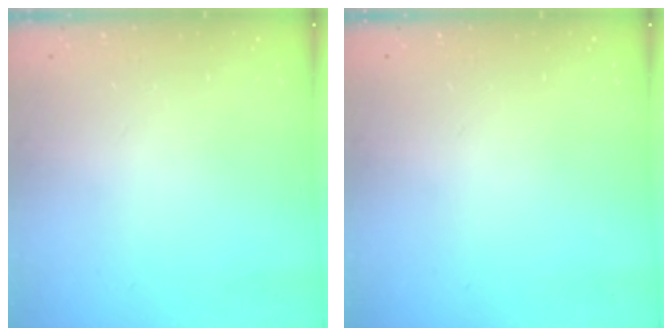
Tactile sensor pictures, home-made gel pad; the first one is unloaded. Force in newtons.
{"total": 0.0}